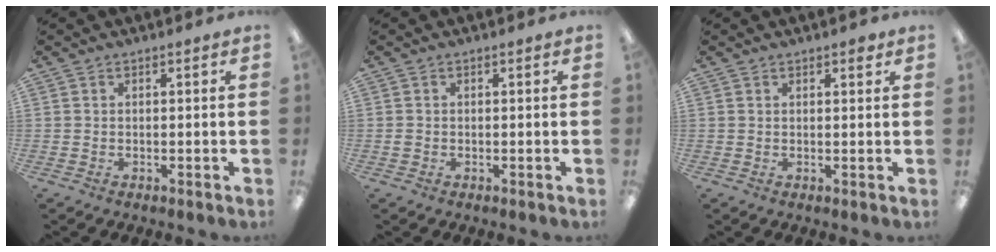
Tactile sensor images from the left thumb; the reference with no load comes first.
{"total": 0.7, "force": [-0.1, 0.6, 0.3], "torque": [-0.006, 0.004, -0.004]}
{"total": 1.7, "force": [1.3, 0.8, 0.7], "torque": [0.001, -0.005, 0.019]}